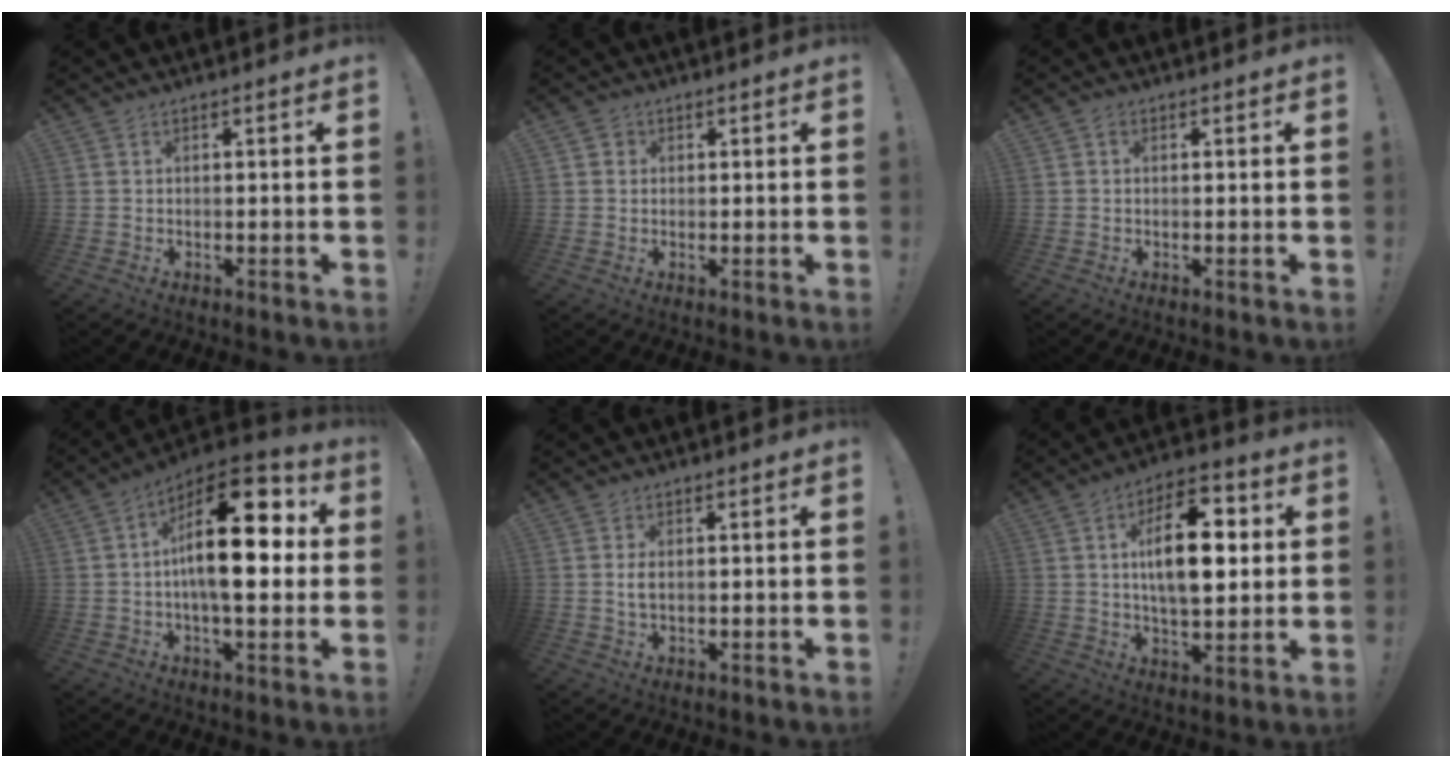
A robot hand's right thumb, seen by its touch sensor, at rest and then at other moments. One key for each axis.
{"total": 1.9, "fx": 0.6, "fy": 1.7, "fz": 0.3, "tx": -0.002, "ty": 0.000, "tz": 0.010}
{"total": 0.6, "fx": 0.0, "fy": 0.6, "fz": 0.3, "tx": 0.001, "ty": 0.000, "tz": -0.002}
{"total": 21.4, "fx": 2.4, "fy": 9.5, "fz": 19.0, "tx": -0.297, "ty": -0.003, "tz": 0.033}
{"total": 2.3, "fx": 0.0, "fy": 1.3, "fz": 1.9, "tx": -0.037, "ty": 0.003, "tz": -0.001}
{"total": 17.6, "fx": 3.0, "fy": 8.6, "fz": 15.0, "tx": -0.229, "ty": 0.001, "tz": 0.042}